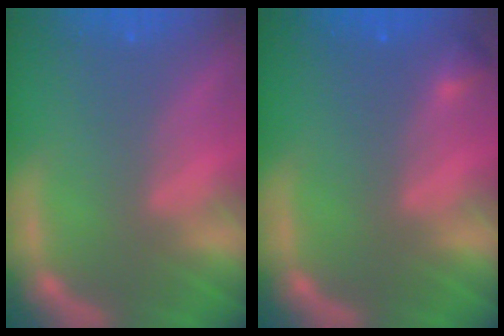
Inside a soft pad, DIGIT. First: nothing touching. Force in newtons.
{"total": 0.9}